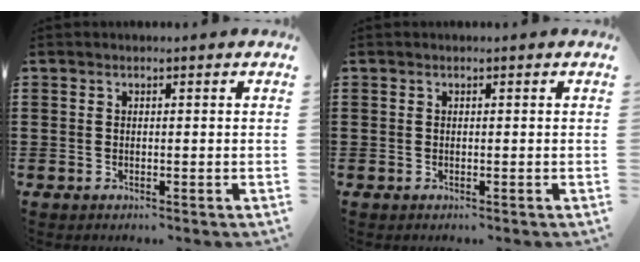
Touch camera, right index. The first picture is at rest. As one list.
[{"total": 0.0}]